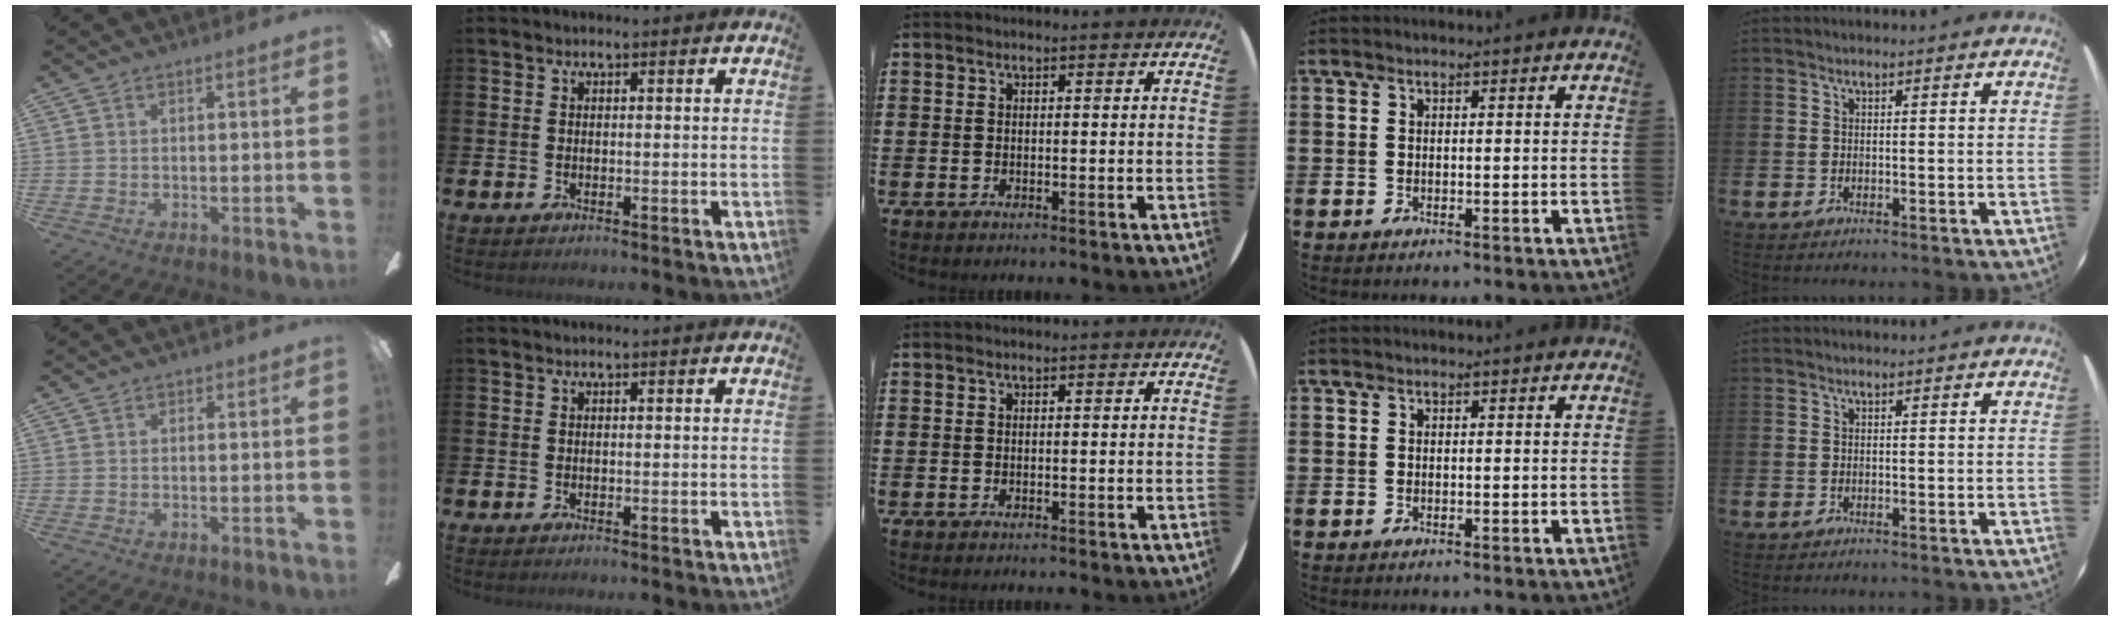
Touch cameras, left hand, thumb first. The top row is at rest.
{}